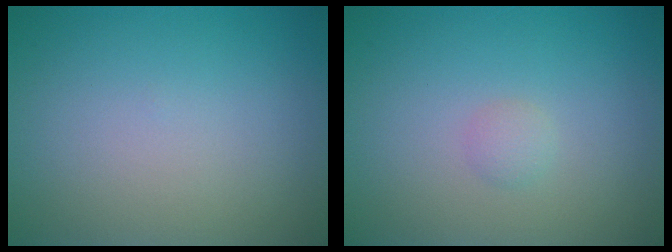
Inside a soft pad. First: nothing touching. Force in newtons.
{"total": 0.9, "press": 0.8, "slide": 0.1}